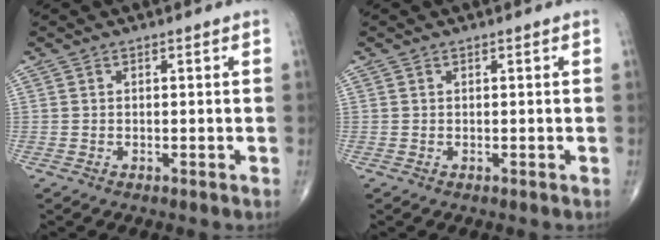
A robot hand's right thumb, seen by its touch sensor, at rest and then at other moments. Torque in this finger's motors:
{"motor_torque": [0.15, 0.05, 0.04, 0.13, 0.01]}